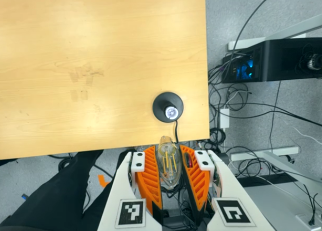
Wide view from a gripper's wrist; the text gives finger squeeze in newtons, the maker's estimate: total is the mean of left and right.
{"total": 9.1, "left": 8.0, "right": 10.2}